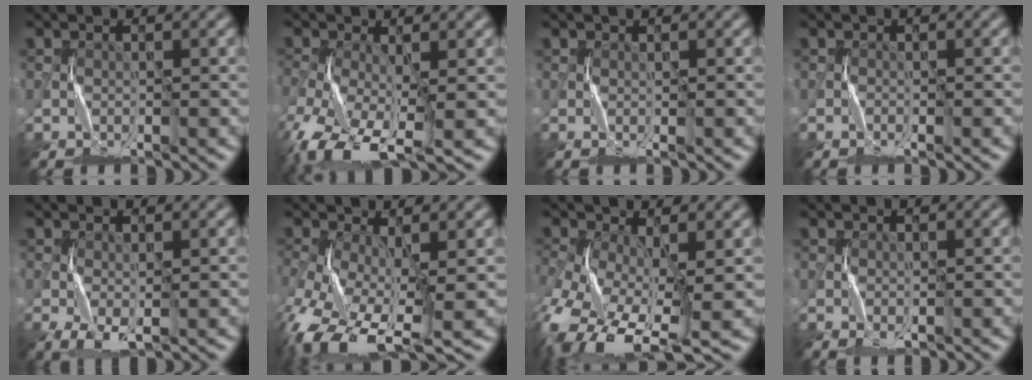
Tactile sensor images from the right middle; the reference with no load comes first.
{"total": 8.8, "force": [-4.1, 3.7, 6.9], "torque": [-0.155, -0.022, -0.080]}
{"total": 0.5, "force": [0.1, 0.0, 0.5], "torque": [-0.011, -0.002, 0.003]}
{"total": 0.6, "force": [-0.5, 0.0, 0.3], "torque": [-0.008, 0.004, -0.010]}
{"total": 2.3, "force": [-0.6, 1.0, 2.0], "torque": [-0.050, -0.004, -0.008]}
{"total": 9.6, "force": [-3.5, 4.3, 7.8], "torque": [-0.172, -0.016, -0.066]}
{"total": 10.5, "force": [-3.9, 4.8, 8.5], "torque": [-0.189, -0.022, -0.072]}
{"total": 0.6, "force": [0.0, 0.3, 0.5], "torque": [-0.013, -0.002, 0.004]}